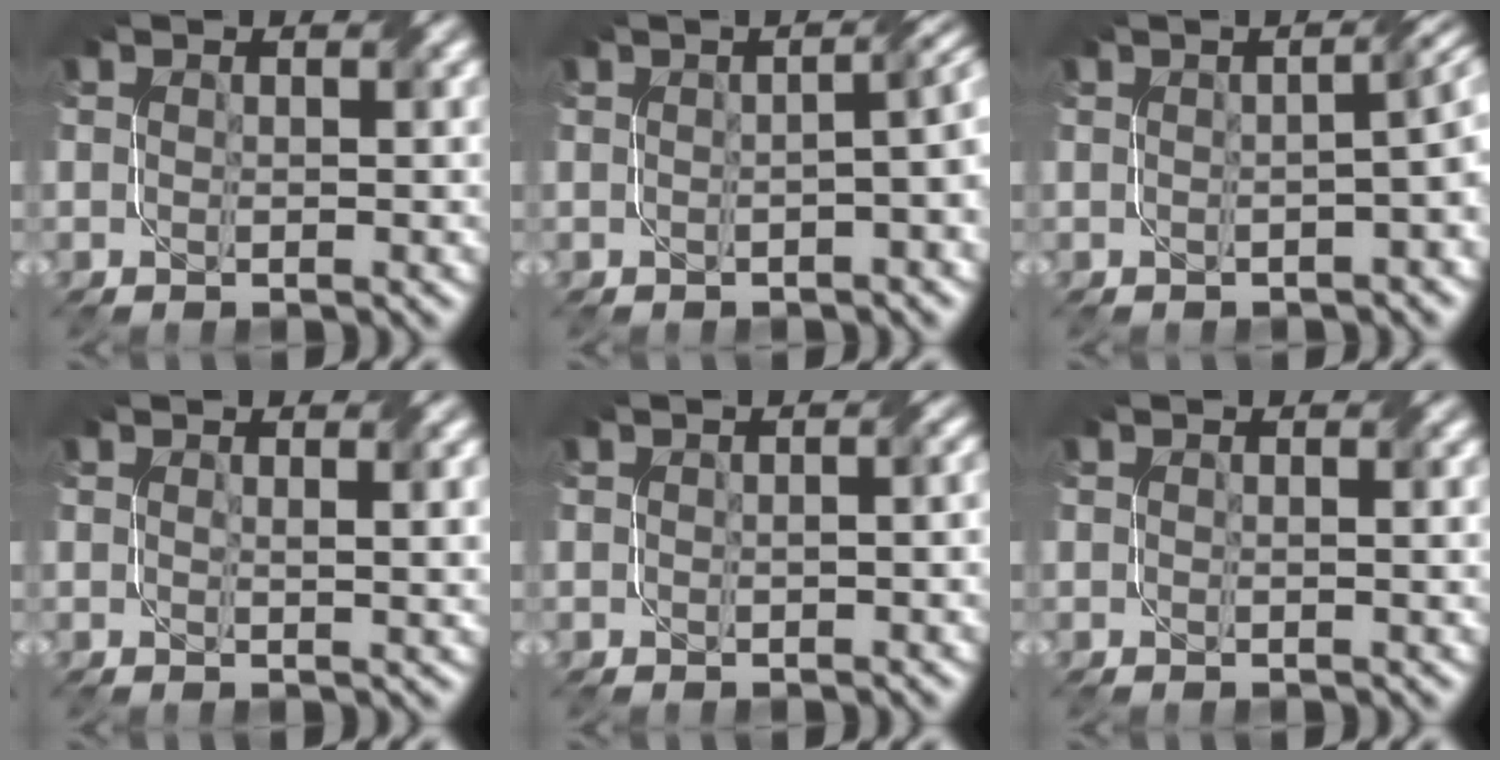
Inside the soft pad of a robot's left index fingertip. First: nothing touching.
{"total": 5.5, "force": [-0.1, 2.4, 5.0], "torque": [-0.028, 0.015, -0.010]}
{"total": 5.3, "force": [-0.4, 2.3, 4.8], "torque": [-0.024, 0.010, -0.007]}
{"total": 2.3, "force": [0.9, 0.6, 2.1], "torque": [-0.023, 0.002, 0.015]}
{"total": 2.2, "force": [0.3, 1.2, 1.9], "torque": [-0.019, 0.006, 0.004]}
{"total": 1.0, "force": [0.1, 0.2, 0.9], "torque": [-0.013, 0.002, 0.002]}